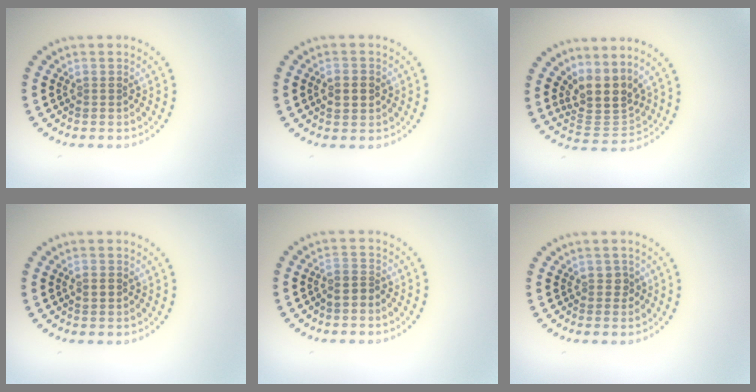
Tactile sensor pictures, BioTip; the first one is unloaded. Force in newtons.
{"total": 2.6, "press": 2.6, "slide": 0.1}
{"total": 4.1, "press": 3.0, "slide": 2.8}
{"total": 1.4, "press": 1.4, "slide": 0.0}
{"total": 1.6, "press": 1.4, "slide": 0.8}
{"total": 1.0, "press": 0.9, "slide": 0.4}